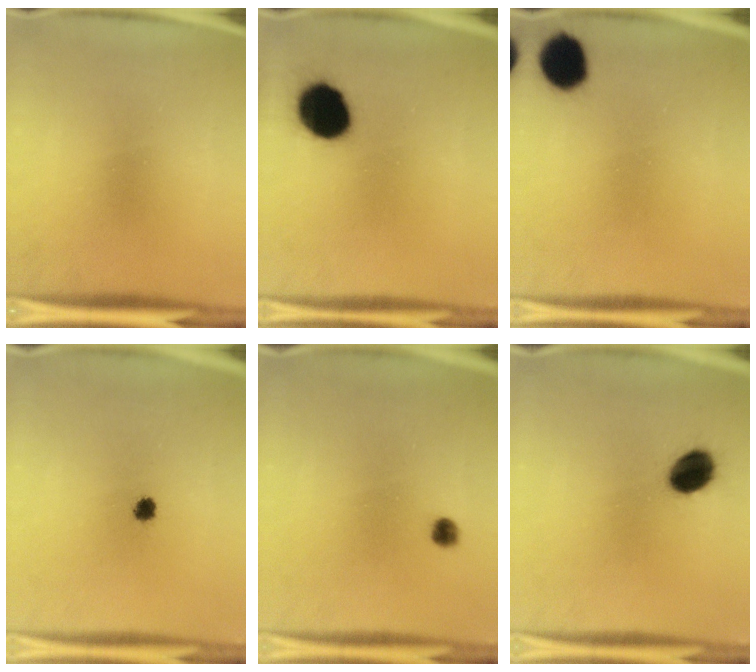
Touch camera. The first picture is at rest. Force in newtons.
{"total": 13.7}
{"total": 9.7}
{"total": 2.4}
{"total": 2.4}
{"total": 8.7}